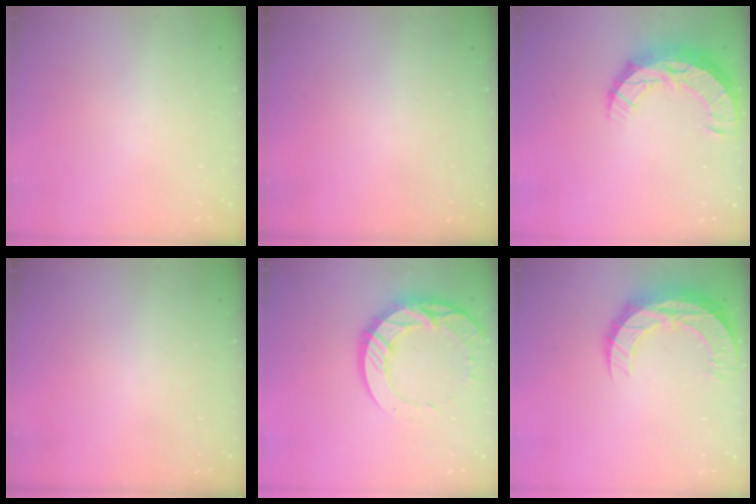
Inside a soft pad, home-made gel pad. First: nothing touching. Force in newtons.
{"total": 0.0}
{"total": 13.0, "press": 13.0, "slide": 0.9}
{"total": 0.0}
{"total": 16.6, "press": 16.5, "slide": 1.3}
{"total": 12.7, "press": 12.7, "slide": 0.9}